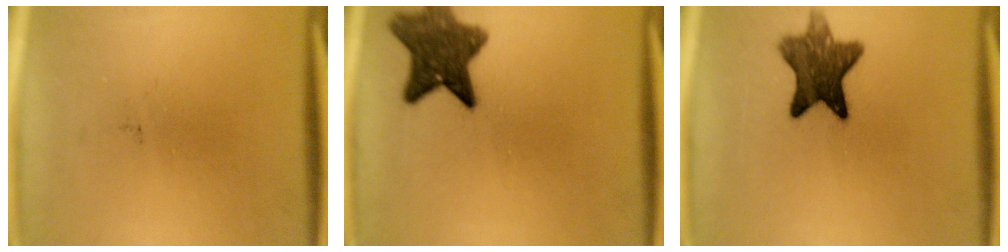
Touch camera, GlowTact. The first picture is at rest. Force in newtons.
{"total": 8.9}
{"total": 9.5}